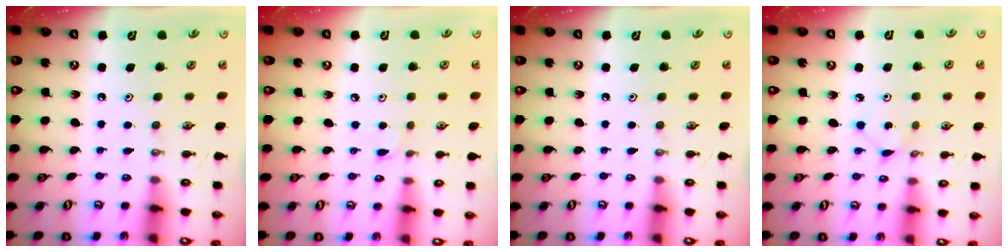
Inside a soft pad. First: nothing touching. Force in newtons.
{"total": 1.6, "press": 1.5, "slide": 0.2}
{"total": 0.0}
{"total": 1.2, "press": 1.2, "slide": 0.2}